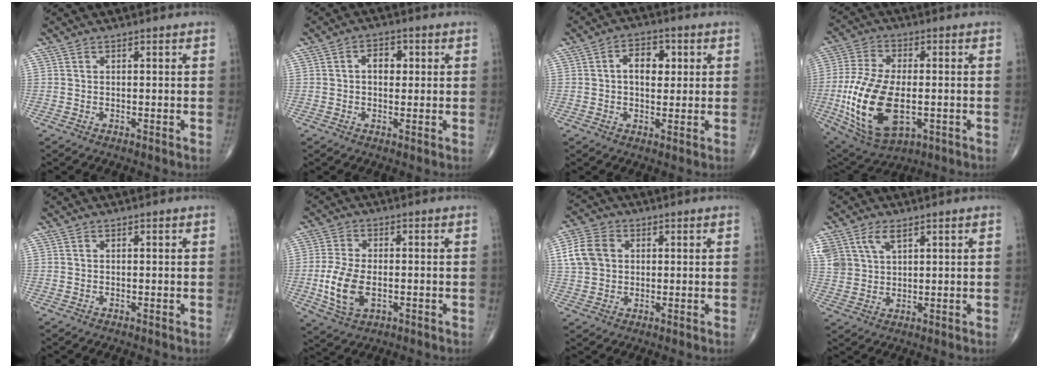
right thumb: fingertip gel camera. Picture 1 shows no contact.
{"total": 4.2, "force": [0.6, 2.9, 3.0], "torque": [-0.030, 0.009, 0.006]}
{"total": 6.5, "force": [1.1, 4.2, 4.9], "torque": [-0.054, 0.008, 0.012]}
{"total": 19.1, "force": [-3.6, 9.9, 16.0], "torque": [-0.329, -0.007, -0.051]}
{"total": 0.0}
{"total": 9.2, "force": [-1.9, 5.2, 7.4], "torque": [-0.154, -0.002, -0.032]}
{"total": 8.3, "force": [1.6, 6.5, 4.9], "torque": [-0.091, 0.008, 0.028]}
{"total": 7.5, "force": [4.0, 4.5, 4.5], "torque": [-0.087, -0.007, 0.086]}